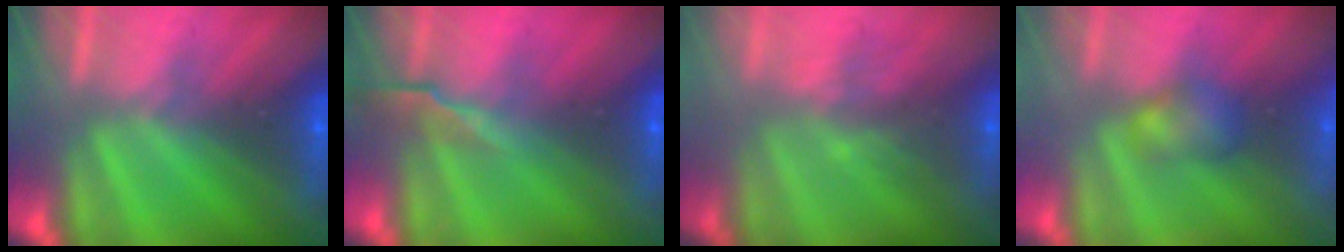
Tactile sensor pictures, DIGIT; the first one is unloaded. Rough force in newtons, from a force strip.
{"total": 2.6}
{"total": 2.9}
{"total": 3.0}